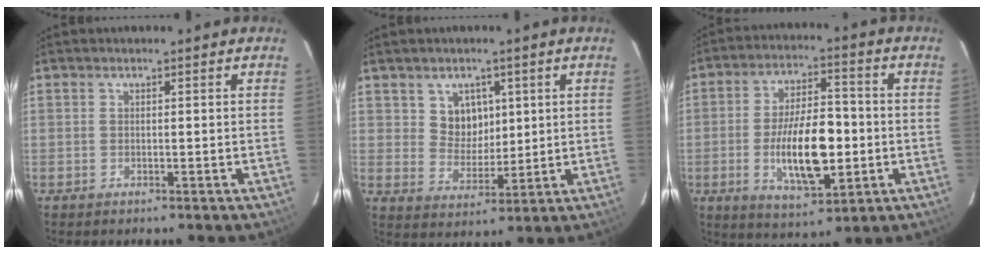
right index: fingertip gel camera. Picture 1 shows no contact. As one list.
[{"total": 6.2, "force": [2.5, 5.4, 1.8], "torque": [-0.028, 0.007, 0.054]}, {"total": 14.7, "force": [-2.9, 6.5, 12.9], "torque": [-0.233, -0.001, -0.037]}]